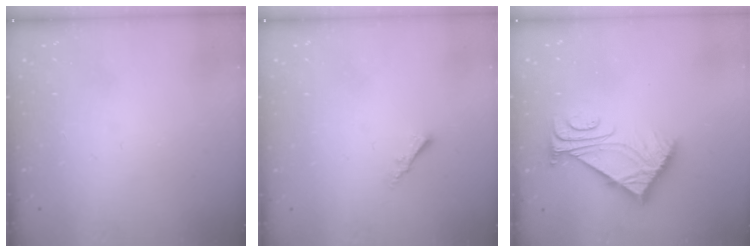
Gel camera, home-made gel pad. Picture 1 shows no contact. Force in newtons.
{"total": 2.1, "press": 2.1, "slide": 0.3}
{"total": 7.8, "press": 7.7, "slide": 0.9}